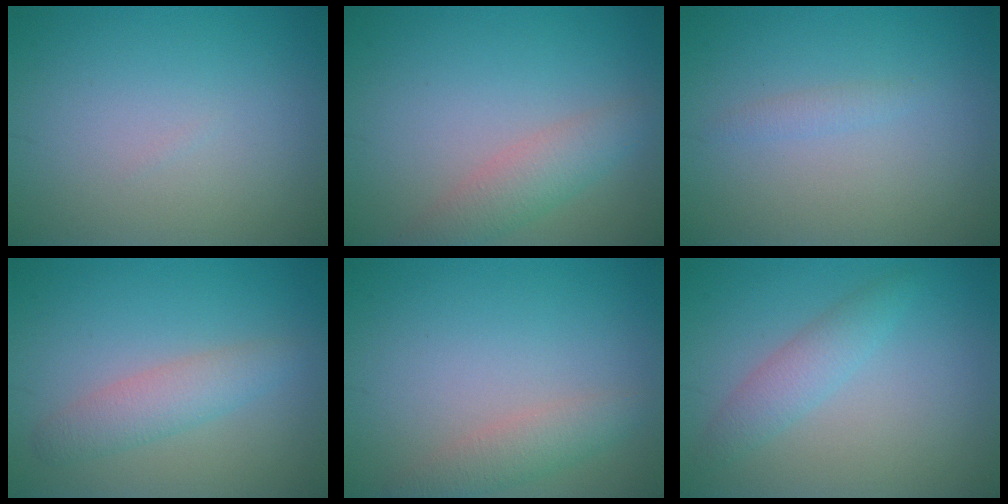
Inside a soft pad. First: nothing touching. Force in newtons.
{"total": 3.0, "press": 3.0, "slide": 0.1}
{"total": 0.9, "press": 0.9, "slide": 0.0}
{"total": 2.8, "press": 2.8, "slide": 0.0}
{"total": 2.3, "press": 2.3, "slide": 0.1}
{"total": 2.4, "press": 2.4, "slide": 0.1}